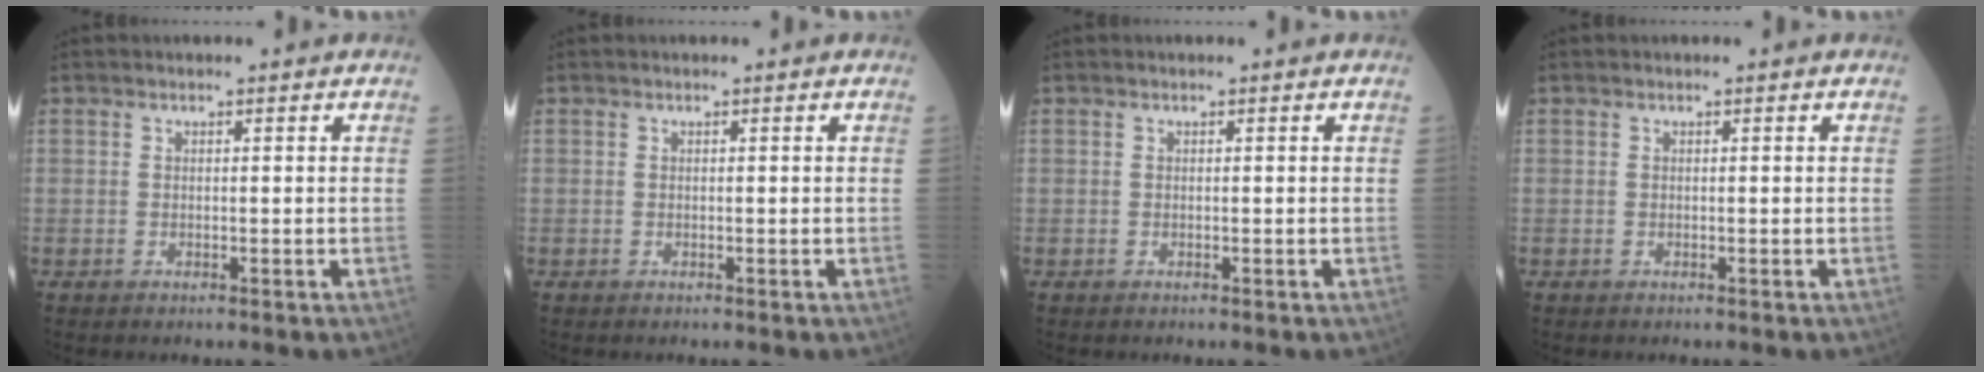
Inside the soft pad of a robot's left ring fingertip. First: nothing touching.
{"total": 0.0}
{"total": 0.0}
{"total": 0.0}